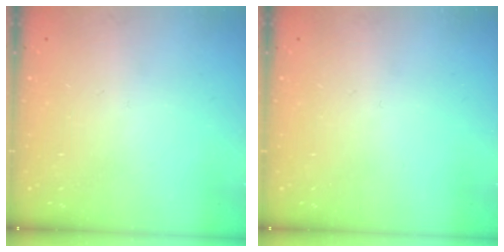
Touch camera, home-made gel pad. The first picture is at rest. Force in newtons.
{"total": 0.0}